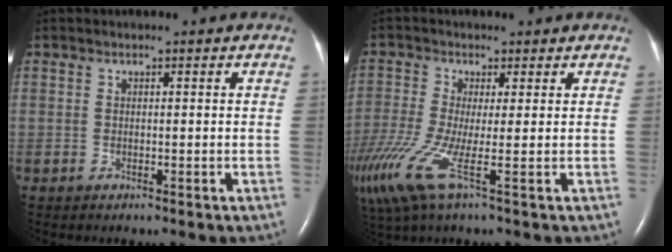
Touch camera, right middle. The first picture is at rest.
{"total": 8.5, "force": [-3.3, 0.6, 7.8], "torque": [-0.186, -0.030, -0.069]}